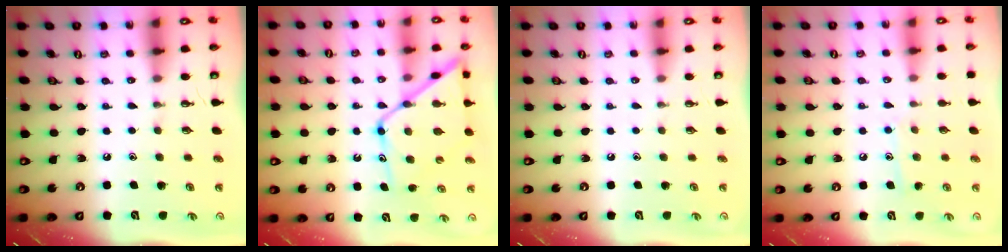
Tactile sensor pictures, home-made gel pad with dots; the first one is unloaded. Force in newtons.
{"total": 15.5, "press": 15.4, "slide": 1.4}
{"total": 0.0}
{"total": 7.3, "press": 7.3, "slide": 0.6}